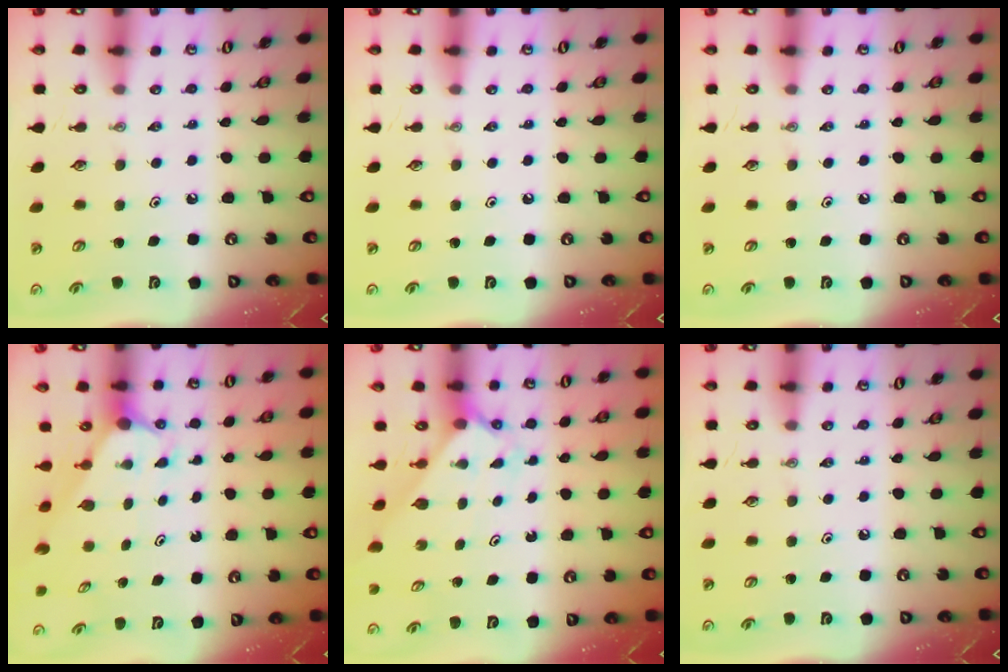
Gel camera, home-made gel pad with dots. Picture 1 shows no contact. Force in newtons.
{"total": 0.0}
{"total": 0.0}
{"total": 2.6, "press": 2.6, "slide": 0.1}
{"total": 2.1, "press": 2.1, "slide": 0.2}
{"total": 0.0}